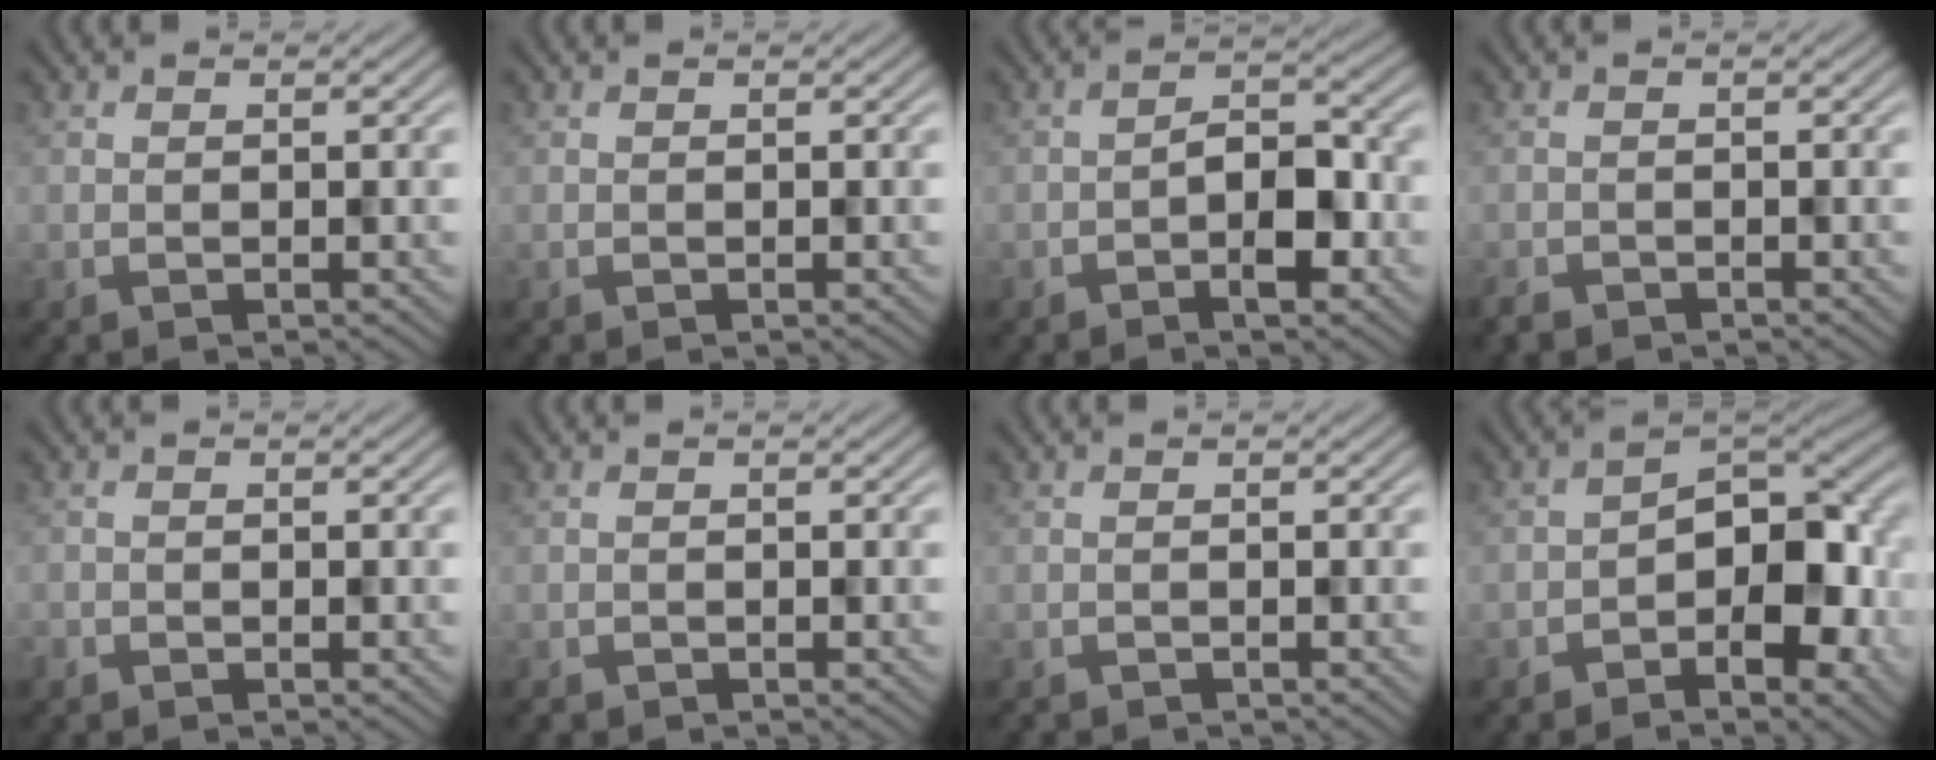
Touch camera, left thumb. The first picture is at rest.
{"total": 0.0}
{"total": 4.6, "force": [-1.9, 2.1, 3.7], "torque": [-0.044, 0.016, -0.033]}
{"total": 1.5, "force": [-1.4, 0.5, 0.0], "torque": [0.002, -0.003, -0.027]}
{"total": 0.7, "force": [-0.6, 0.2, -0.3], "torque": [0.007, 0.000, -0.010]}
{"total": 0.7, "force": [-0.6, 0.1, -0.3], "torque": [0.007, -0.001, -0.010]}
{"total": 0.8, "force": [-0.8, 0.0, -0.3], "torque": [0.007, 0.001, -0.013]}
{"total": 9.3, "force": [-2.4, 5.3, 7.2], "torque": [-0.075, 0.010, -0.049]}